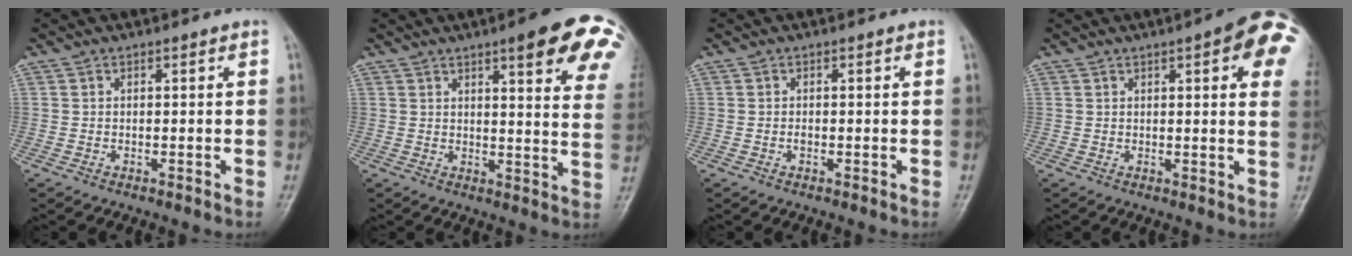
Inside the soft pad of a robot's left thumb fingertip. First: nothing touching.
{"total": 17.3, "force": [9.8, 3.7, 13.7], "torque": [-0.146, -0.033, 0.108]}
{"total": 0.6, "force": [-0.1, 0.4, 0.4], "torque": [-0.006, 0.000, -0.006]}
{"total": 12.8, "force": [4.7, 3.3, 11.5], "torque": [-0.115, -0.008, 0.044]}